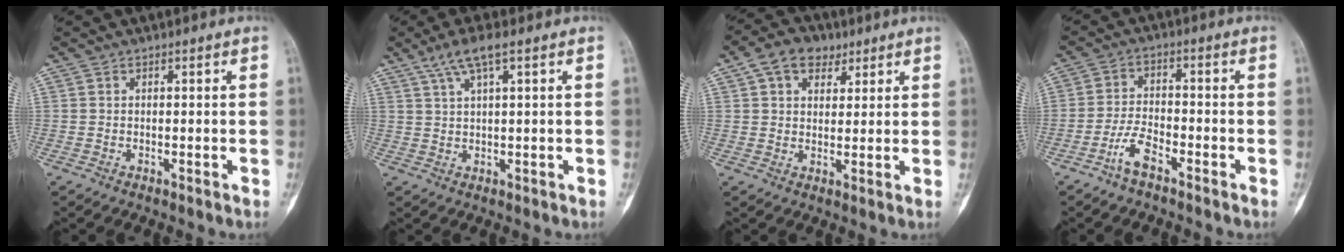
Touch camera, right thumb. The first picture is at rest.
{"total": 5.5, "force": [3.0, 0.8, 4.5], "torque": [-0.097, 0.007, 0.064]}
{"total": 7.9, "force": [3.9, 5.4, 4.3], "torque": [-0.042, 0.001, 0.064]}
{"total": 5.0, "force": [-3.4, 1.8, 3.2], "torque": [-0.065, 0.025, -0.068]}